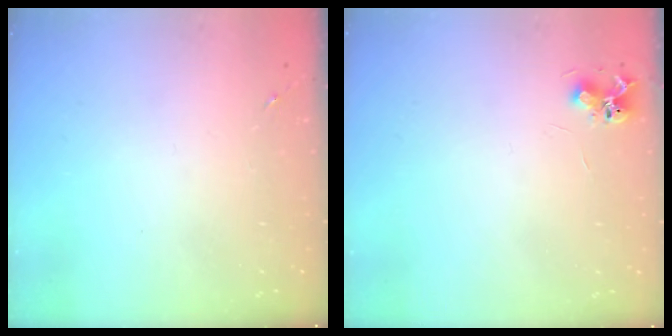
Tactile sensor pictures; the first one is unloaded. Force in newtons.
{"total": 6.5, "press": 6.5, "slide": 0.8}